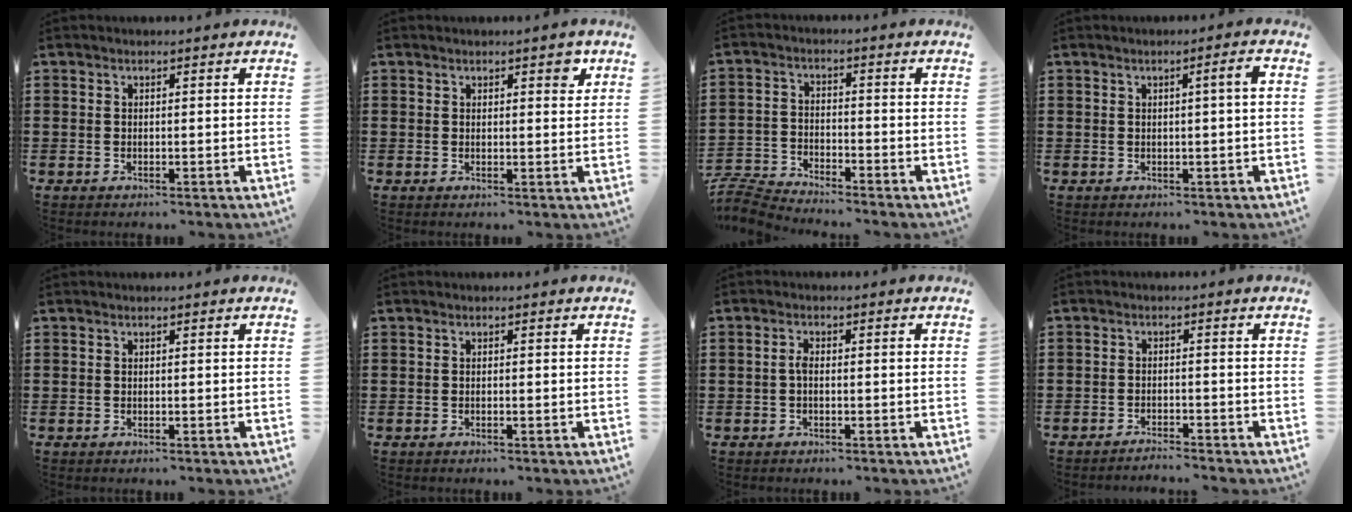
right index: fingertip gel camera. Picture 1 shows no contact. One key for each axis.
{"total": 2.3, "fx": 1.5, "fy": 0.9, "fz": 1.5, "tx": -0.015, "ty": 0.000, "tz": 0.022}
{"total": 4.4, "fx": -4.4, "fy": 0.2, "fz": 0.5, "tx": -0.033, "ty": -0.008, "tz": -0.096}
{"total": 2.2, "fx": 0.4, "fy": -0.1, "fz": 2.1, "tx": -0.038, "ty": -0.002, "tz": 0.004}
{"total": 0.0}
{"total": 0.0}
{"total": 1.7, "fx": -0.3, "fy": 0.5, "fz": 1.6, "tx": -0.030, "ty": 0.003, "tz": -0.006}
{"total": 2.0, "fx": -2.0, "fy": -0.1, "fz": 0.0, "tx": -0.004, "ty": 0.003, "tz": -0.043}